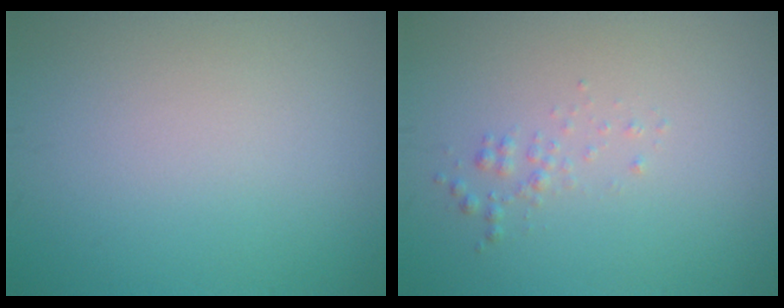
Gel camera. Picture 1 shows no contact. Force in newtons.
{"total": 0.9, "press": 0.9, "slide": 0.0}